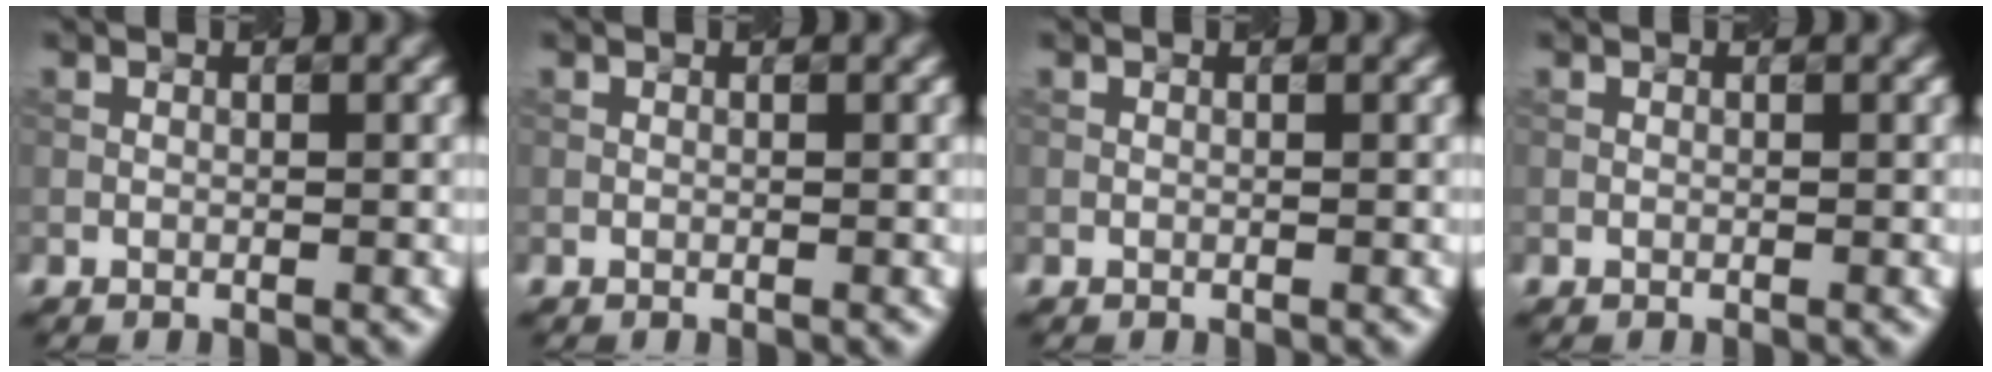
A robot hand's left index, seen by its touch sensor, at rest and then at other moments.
{"total": 0.0}
{"total": 0.0}
{"total": 0.0}